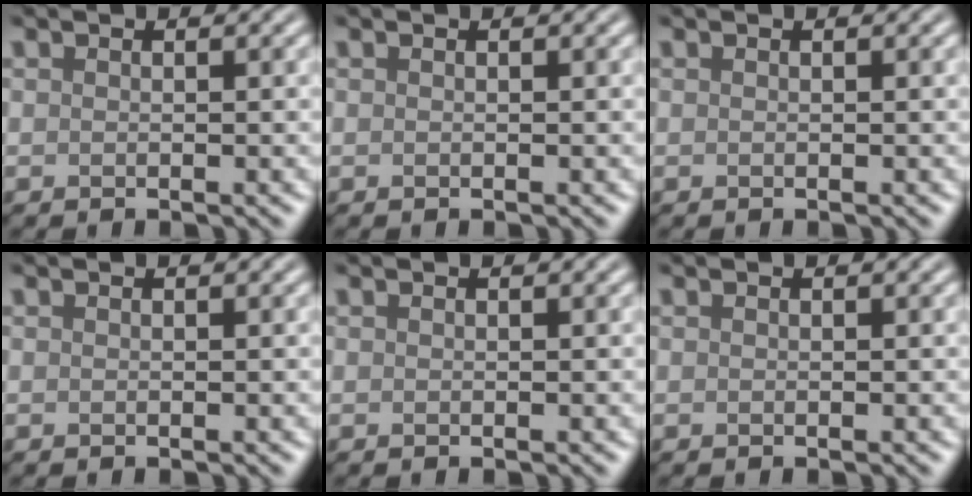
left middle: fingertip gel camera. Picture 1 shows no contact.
{"total": 0.0}
{"total": 0.0}
{"total": 0.0}
{"total": 0.0}
{"total": 0.0}